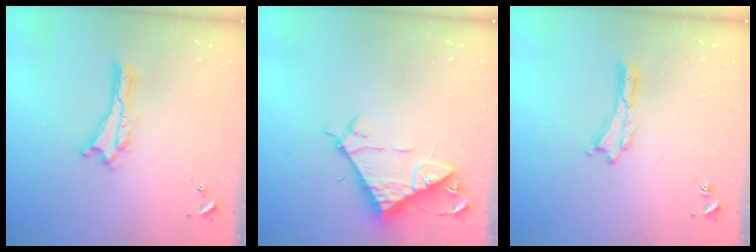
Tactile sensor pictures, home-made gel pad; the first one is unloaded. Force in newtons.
{"total": 8.4, "press": 8.3, "slide": 0.7}
{"total": 0.0}